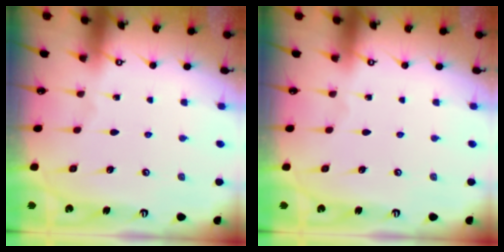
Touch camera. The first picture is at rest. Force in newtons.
{"total": 0.0}